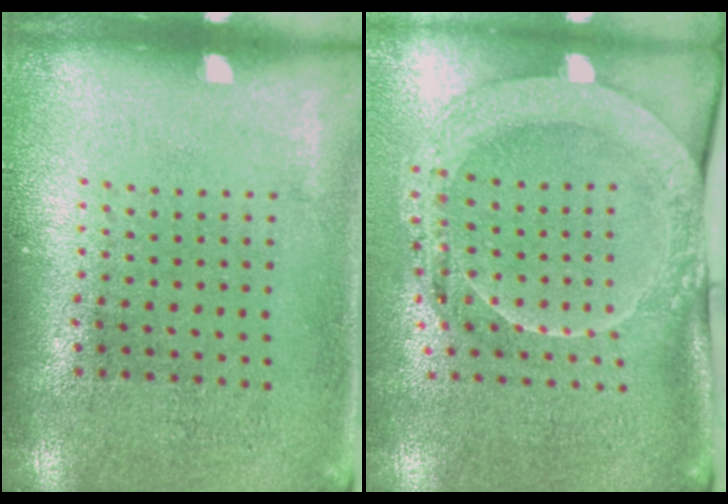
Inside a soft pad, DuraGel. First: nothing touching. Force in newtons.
{"total": 2.1, "press": 2.0, "slide": 0.5}